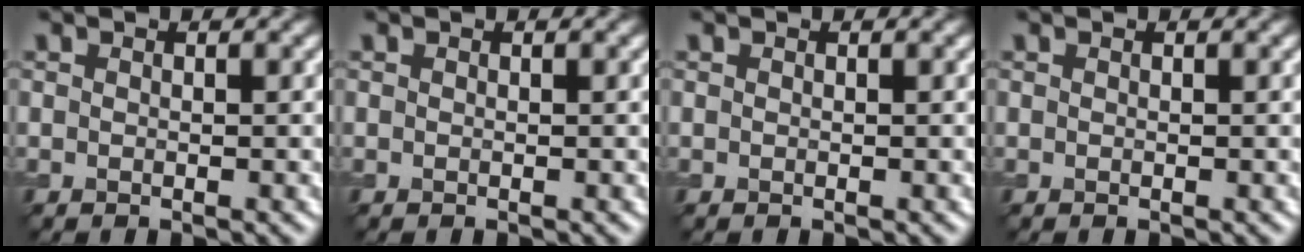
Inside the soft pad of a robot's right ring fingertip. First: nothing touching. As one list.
[{"total": 0.0}, {"total": 0.0}, {"total": 0.0}]